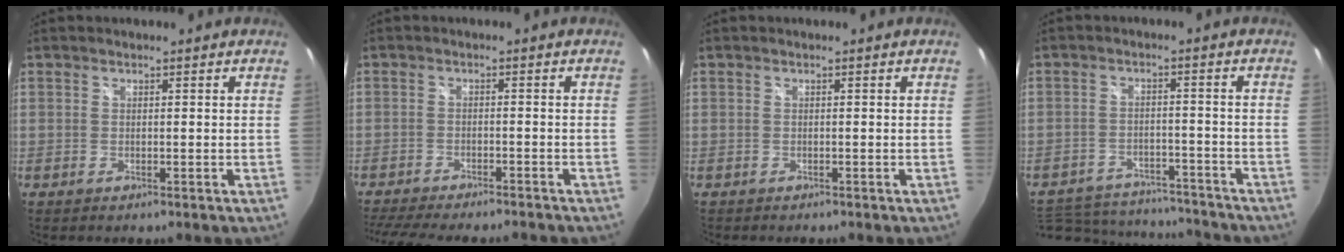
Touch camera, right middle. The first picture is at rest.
{"total": 13.9, "force": [-12.2, 2.4, 6.2], "torque": [-0.135, -0.022, -0.184]}
{"total": 0.7, "force": [-0.6, 0.4, -0.1], "torque": [-0.001, 0.002, -0.011]}
{"total": 19.7, "force": [-16.6, 7.4, 7.4], "torque": [-0.169, 0.006, -0.223]}